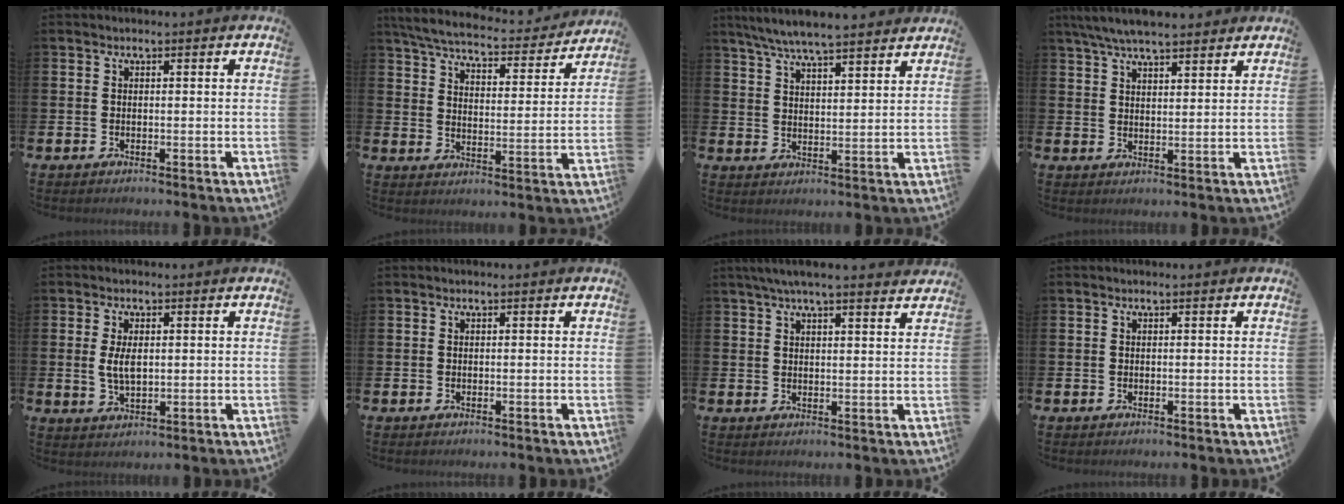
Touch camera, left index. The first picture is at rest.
{"total": 6.2, "force": [5.7, 0.9, 2.1], "torque": [-0.071, -0.040, 0.095]}
{"total": 6.3, "force": [6.0, 0.3, 1.9], "torque": [-0.063, -0.027, 0.109]}
{"total": 6.1, "force": [5.7, 1.0, 2.0], "torque": [-0.061, -0.012, 0.107]}
{"total": 3.8, "force": [0.9, 1.9, 3.2], "torque": [-0.058, 0.004, 0.012]}
{"total": 0.0}
{"total": 4.5, "force": [4.1, 0.1, 1.9], "torque": [-0.048, -0.008, 0.074]}
{"total": 0.0}